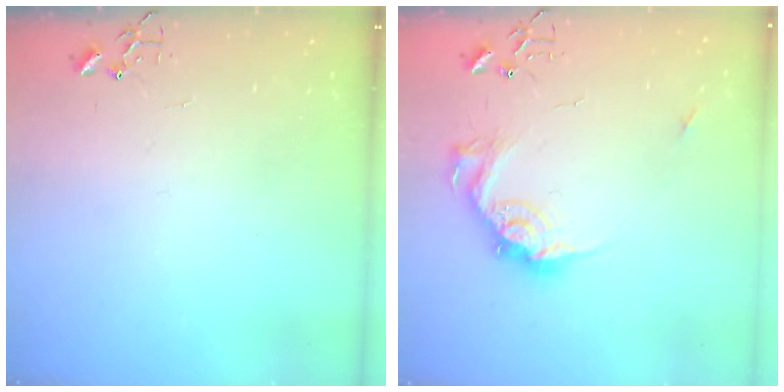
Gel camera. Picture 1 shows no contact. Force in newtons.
{"total": 14.5, "press": 14.5, "slide": 1.2}